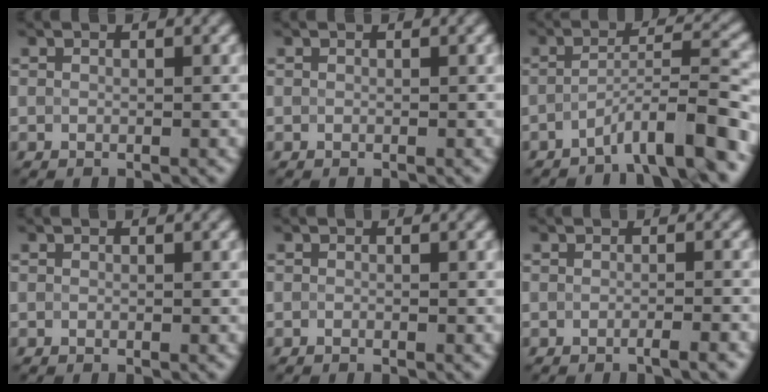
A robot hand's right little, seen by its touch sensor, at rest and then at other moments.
{"total": 0.0}
{"total": 6.7, "force": [-4.6, 0.7, 4.8], "torque": [-0.071, 0.015, -0.081]}
{"total": 0.0}
{"total": 0.6, "force": [-0.6, 0.0, 0.2], "torque": [-0.005, -0.004, -0.013]}
{"total": 1.9, "force": [-1.2, 0.4, 1.4], "torque": [-0.010, 0.000, -0.028]}